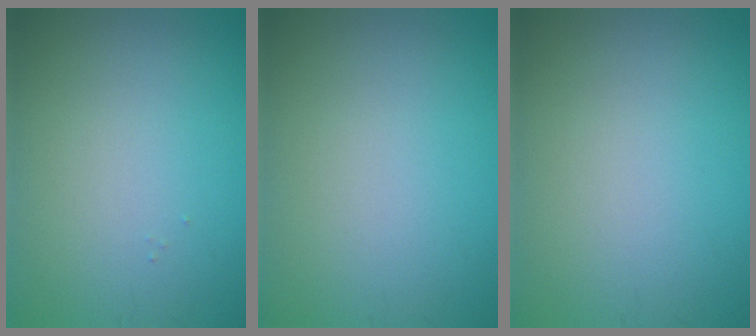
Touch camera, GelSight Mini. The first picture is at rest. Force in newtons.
{"total": 0.0}
{"total": 0.0}